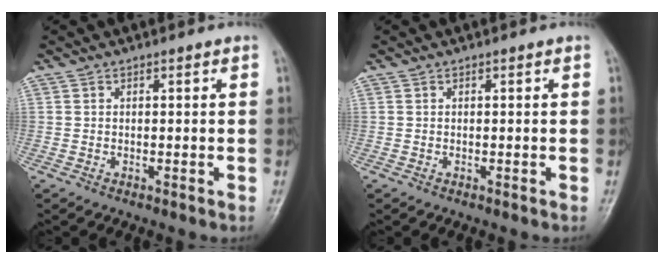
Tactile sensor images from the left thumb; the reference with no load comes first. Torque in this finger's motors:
{"motor_torque": [-0.07, 0.07, -0.06, 0.06, 0.00]}